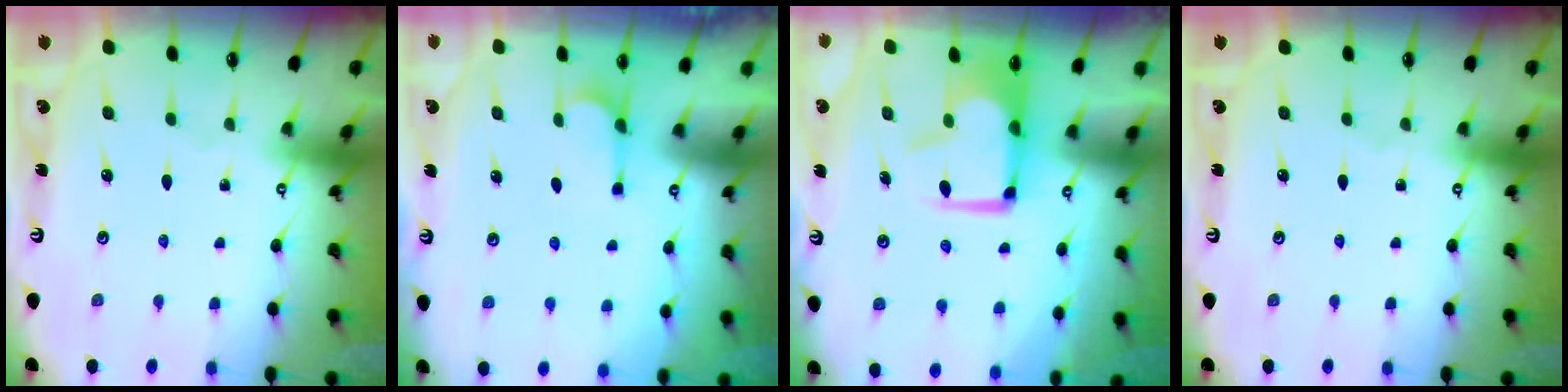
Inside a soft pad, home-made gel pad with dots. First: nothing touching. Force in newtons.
{"total": 1.7, "press": 1.3, "slide": 1.1}
{"total": 5.2, "press": 5.0, "slide": 1.4}
{"total": 0.0}